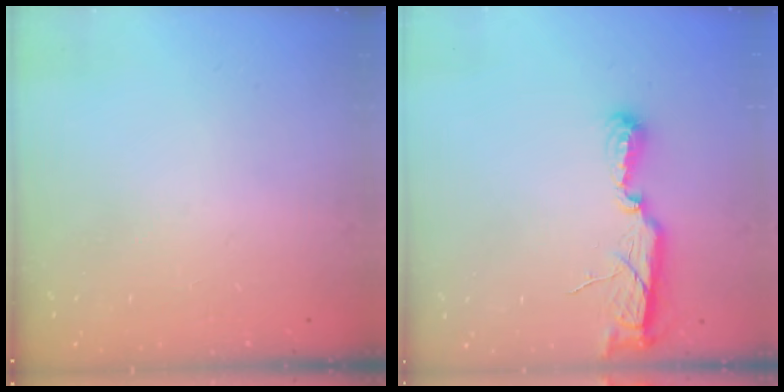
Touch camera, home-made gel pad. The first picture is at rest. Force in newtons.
{"total": 7.5, "press": 7.5, "slide": 0.4}